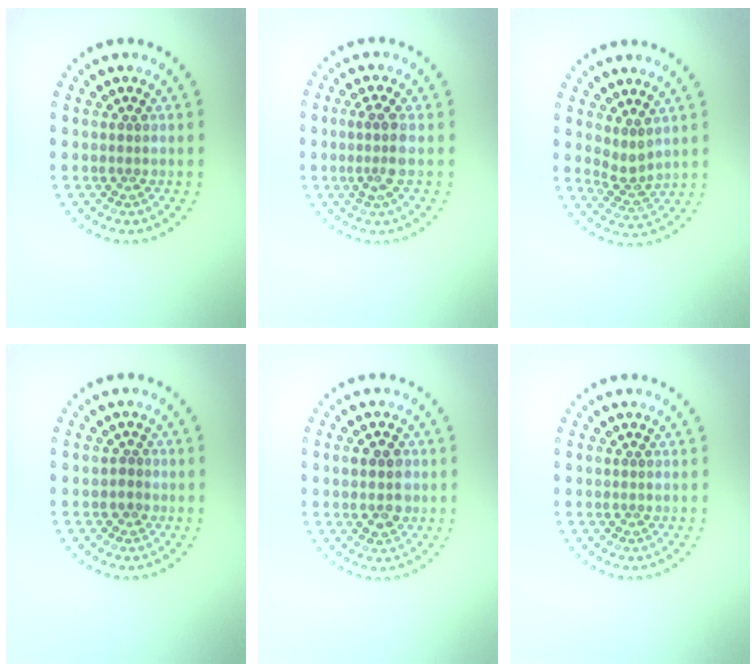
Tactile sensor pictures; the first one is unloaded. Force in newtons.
{"total": 2.3, "press": 1.8, "slide": 1.5}
{"total": 2.2, "press": 1.6, "slide": 1.5}
{"total": 0.7, "press": 0.4, "slide": 0.6}
{"total": 2.7, "press": 2.7, "slide": 0.1}
{"total": 0.0}